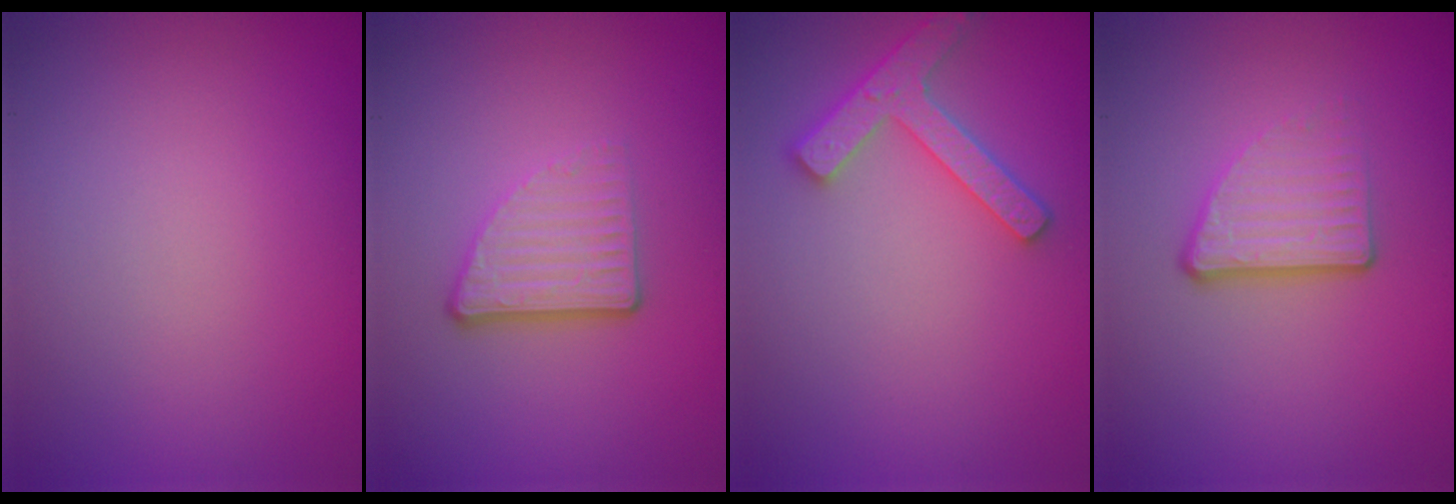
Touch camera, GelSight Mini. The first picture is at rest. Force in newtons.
{"total": 3.7, "press": 2.4, "slide": 2.9}
{"total": 3.9, "press": 3.6, "slide": 1.5}
{"total": 3.4, "press": 2.2, "slide": 2.7}